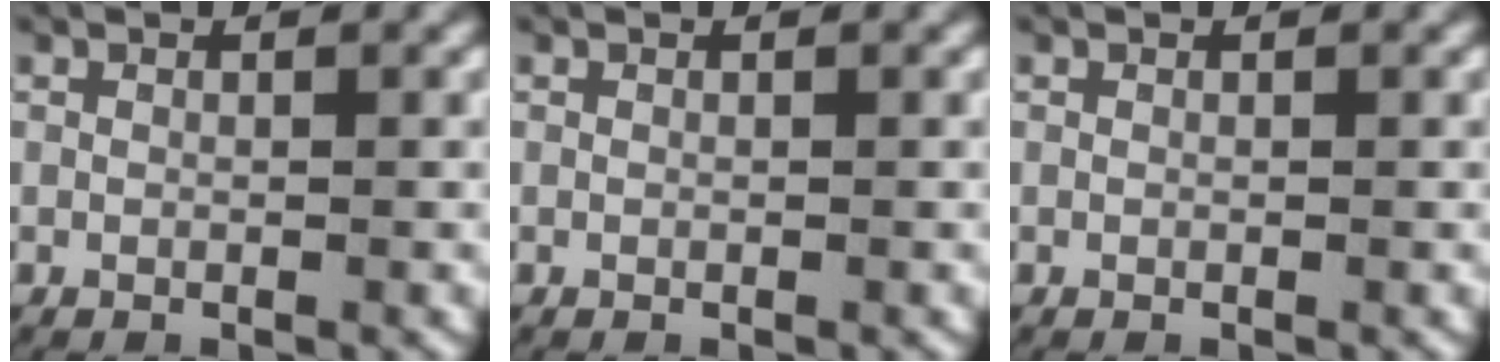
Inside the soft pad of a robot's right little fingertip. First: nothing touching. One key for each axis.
{"total": 0.0}
{"total": 0.0}